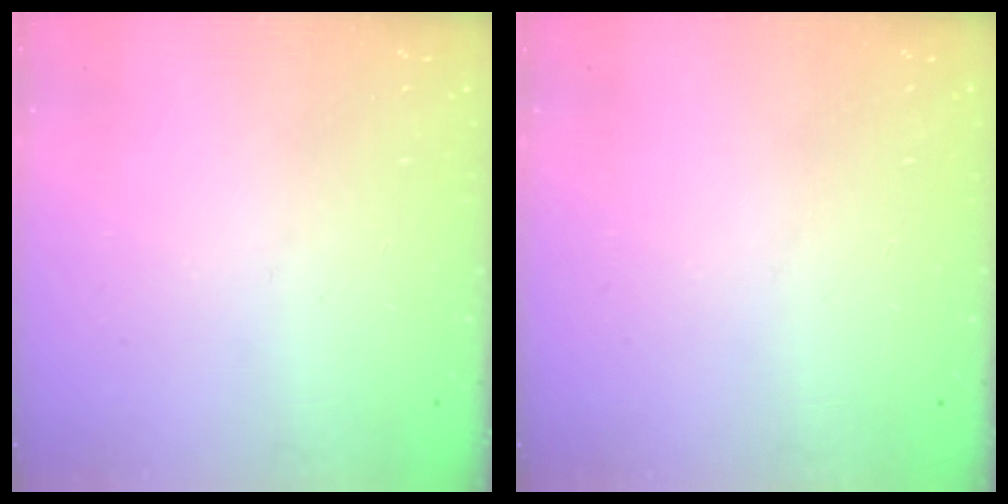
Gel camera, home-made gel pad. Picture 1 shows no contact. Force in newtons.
{"total": 0.0}